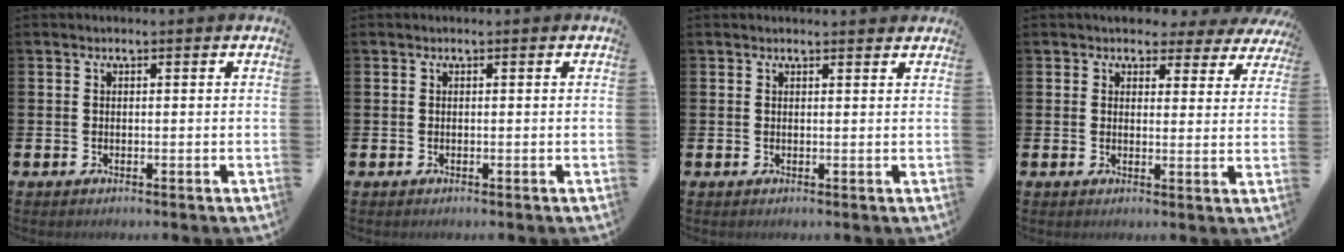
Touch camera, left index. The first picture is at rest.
{"total": 0.0}
{"total": 0.8, "force": [0.8, 0.0, 0.1], "torque": [0.007, -0.004, 0.014]}
{"total": 3.5, "force": [2.9, 1.8, 0.5], "torque": [-0.006, -0.020, 0.045]}